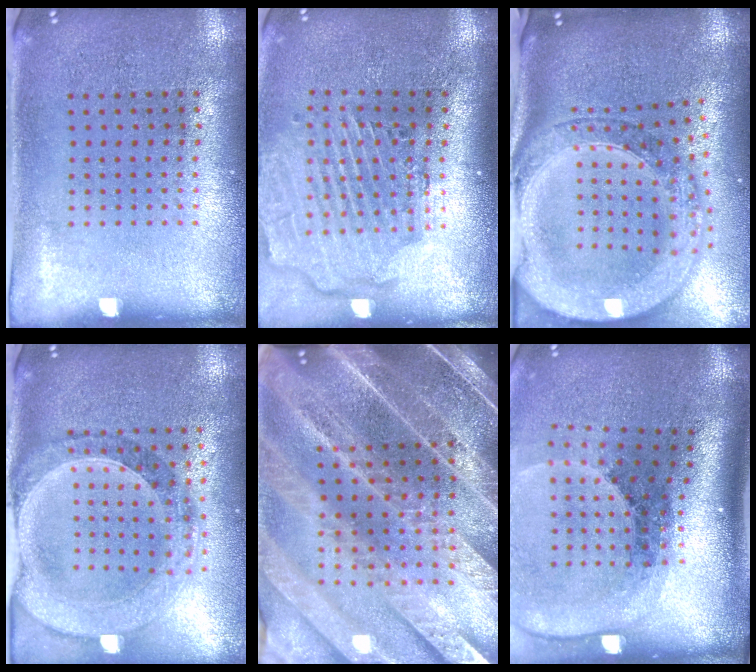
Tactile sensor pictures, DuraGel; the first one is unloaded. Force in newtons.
{"total": 2.8, "press": 2.3, "slide": 1.6}
{"total": 3.9, "press": 3.0, "slide": 2.5}
{"total": 1.4, "press": 1.4, "slide": 0.3}
{"total": 5.5, "press": 4.6, "slide": 2.9}
{"total": 2.6, "press": 1.9, "slide": 1.8}